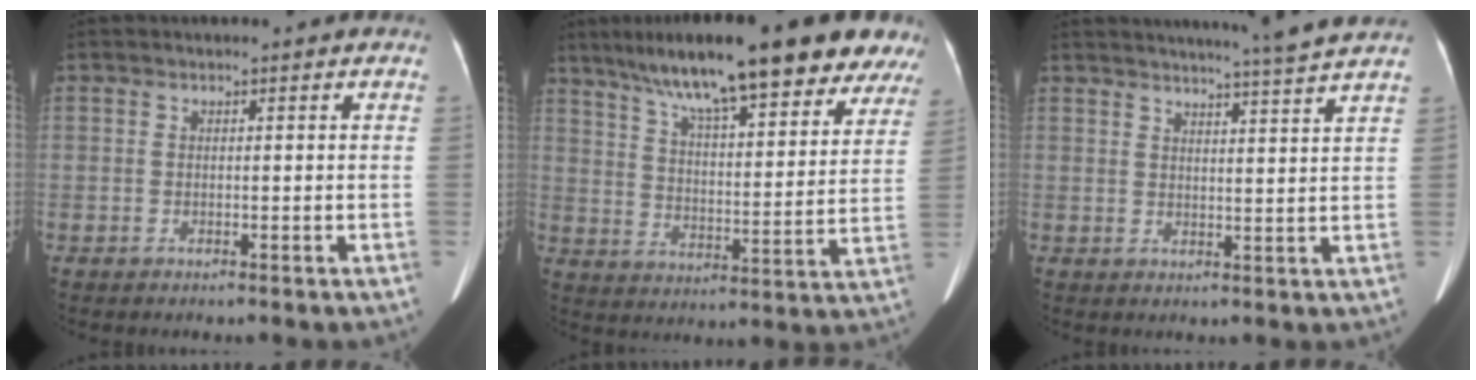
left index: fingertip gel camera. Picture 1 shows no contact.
{"total": 24.7, "force": [18.9, 4.6, 15.3], "torque": [-0.233, 0.035, 0.259]}
{"total": 8.5, "force": [7.7, -1.9, 3.1], "torque": [-0.047, -0.012, 0.091]}